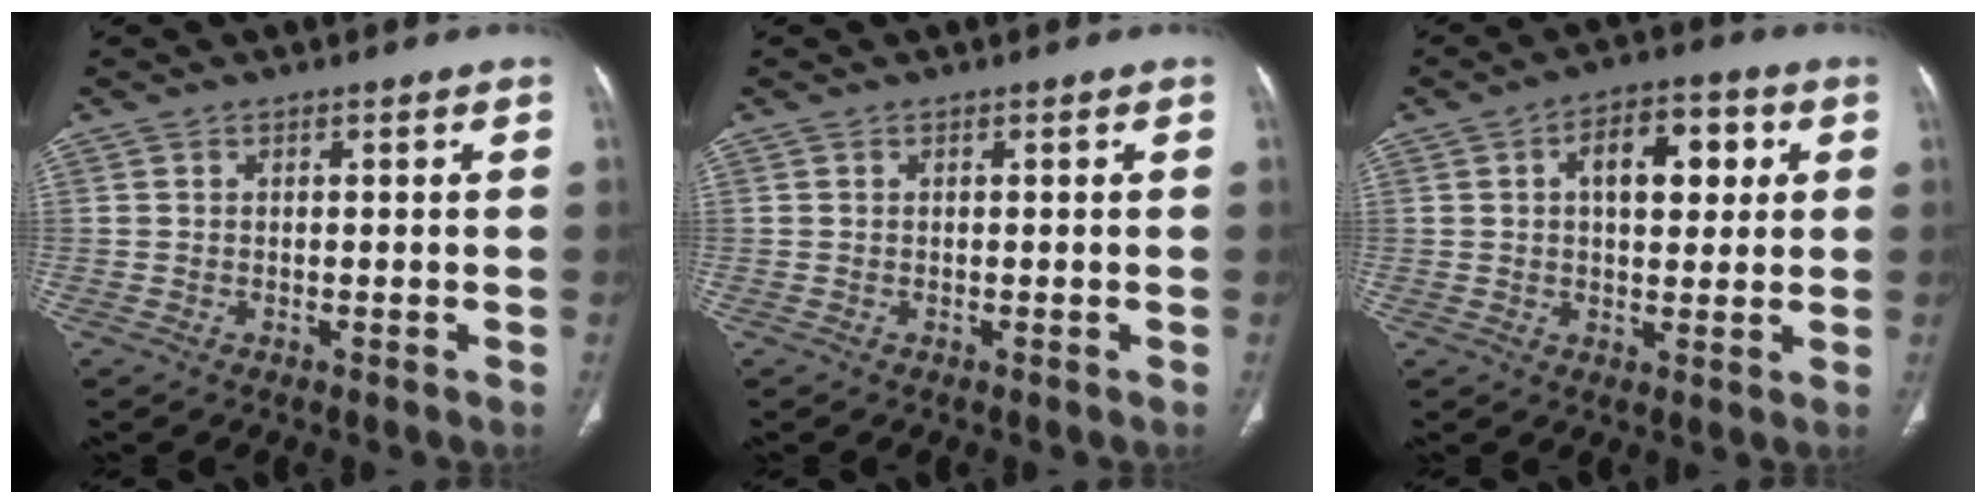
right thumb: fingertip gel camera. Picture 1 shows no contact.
{"total": 0.0}
{"total": 10.5, "force": [2.7, 5.8, 8.2], "torque": [-0.090, 0.011, 0.038]}